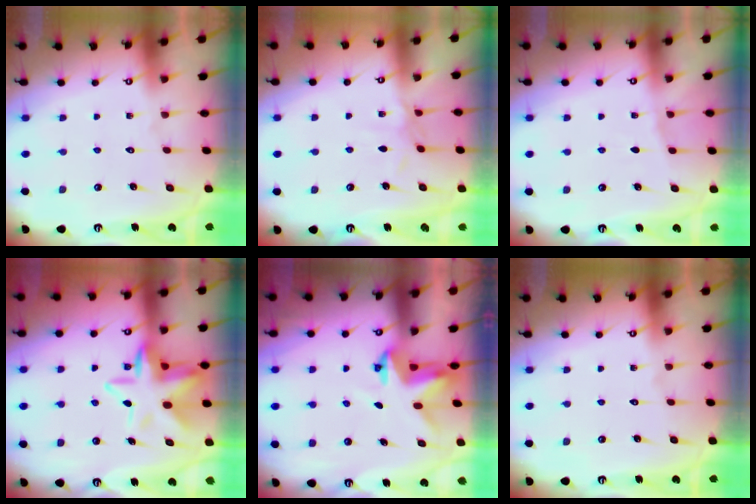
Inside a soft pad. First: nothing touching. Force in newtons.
{"total": 2.8, "press": 2.8, "slide": 0.5}
{"total": 3.0, "press": 2.9, "slide": 0.4}
{"total": 11.9, "press": 11.6, "slide": 2.3}
{"total": 3.4, "press": 3.4, "slide": 0.1}
{"total": 0.0}